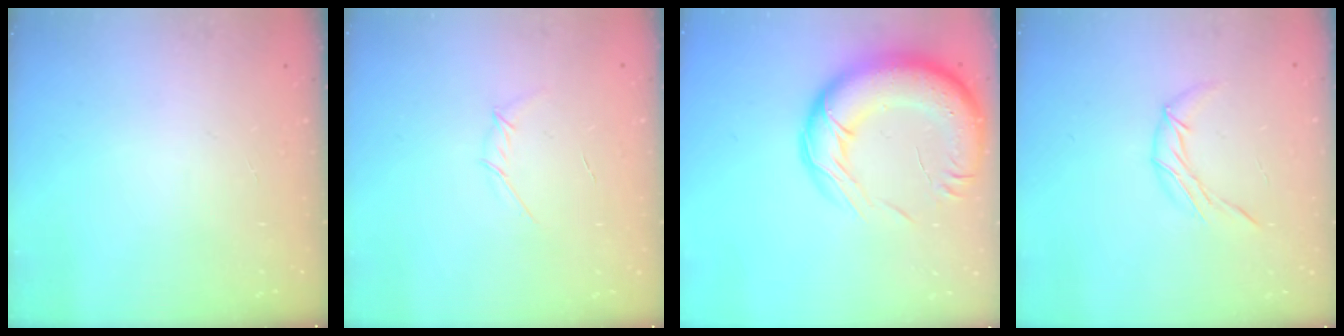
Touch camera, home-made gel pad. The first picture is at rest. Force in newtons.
{"total": 3.6, "press": 3.6, "slide": 0.7}
{"total": 27.0, "press": 26.3, "slide": 6.1}
{"total": 7.6, "press": 7.6, "slide": 0.6}